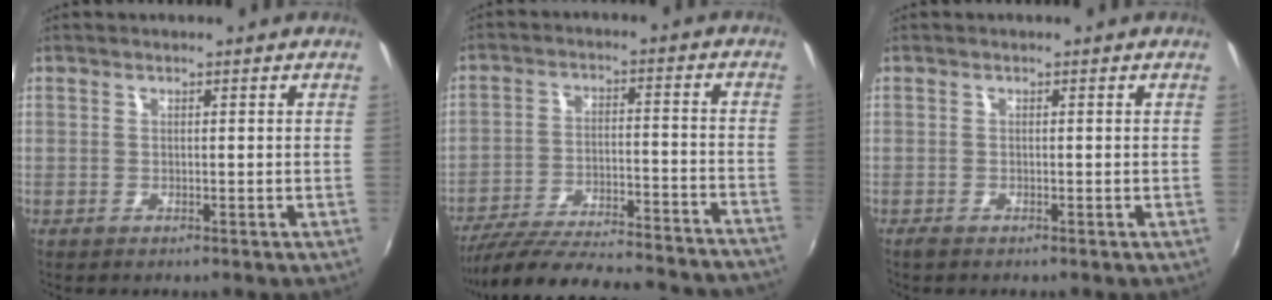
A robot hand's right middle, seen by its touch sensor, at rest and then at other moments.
{"total": 31.1, "force": [-28.0, 4.4, 12.6], "torque": [-0.215, -0.041, -0.377]}
{"total": 0.8, "force": [-0.7, 0.3, 0.3], "torque": [-0.007, -0.004, -0.015]}